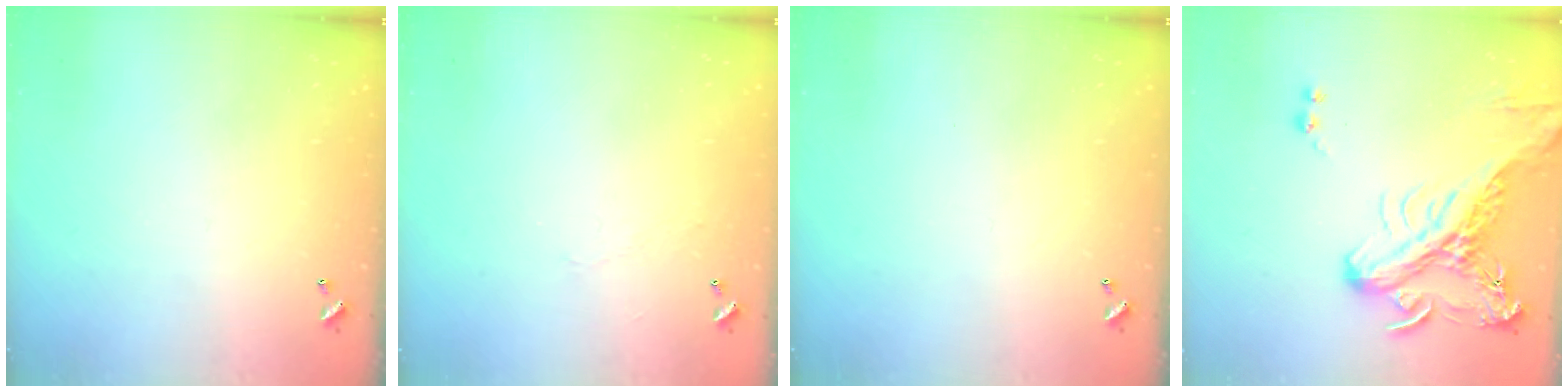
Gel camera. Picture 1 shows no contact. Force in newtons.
{"total": 2.8, "press": 2.8, "slide": 0.5}
{"total": 0.0}
{"total": 7.2, "press": 6.9, "slide": 2.0}